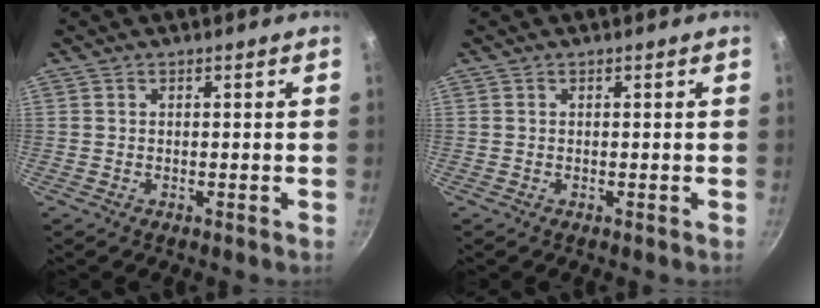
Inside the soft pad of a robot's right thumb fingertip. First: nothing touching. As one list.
[{"total": 0.0}]